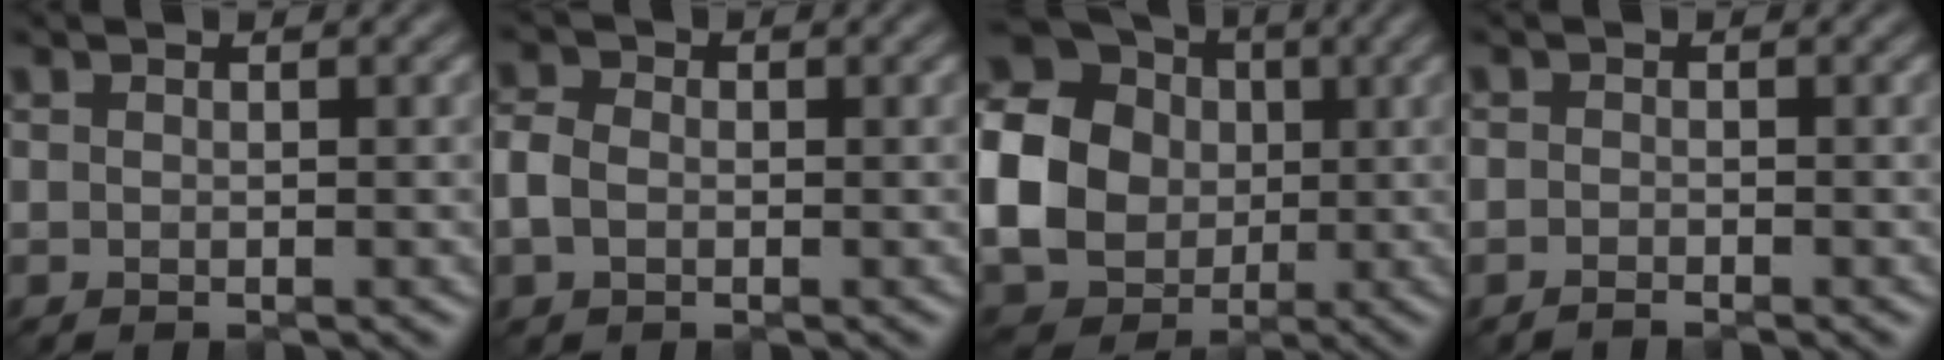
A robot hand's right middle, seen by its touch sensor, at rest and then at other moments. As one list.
[{"total": 2.7, "force": [-0.3, 2.2, 1.6], "torque": [-0.038, 0.002, -0.014]}, {"total": 22.7, "force": [1.3, 21.1, 8.3], "torque": [-0.203, 0.011, -0.033]}, {"total": 0.8, "force": [-0.7, 0.2, 0.2], "torque": [-0.001, 0.000, -0.016]}]